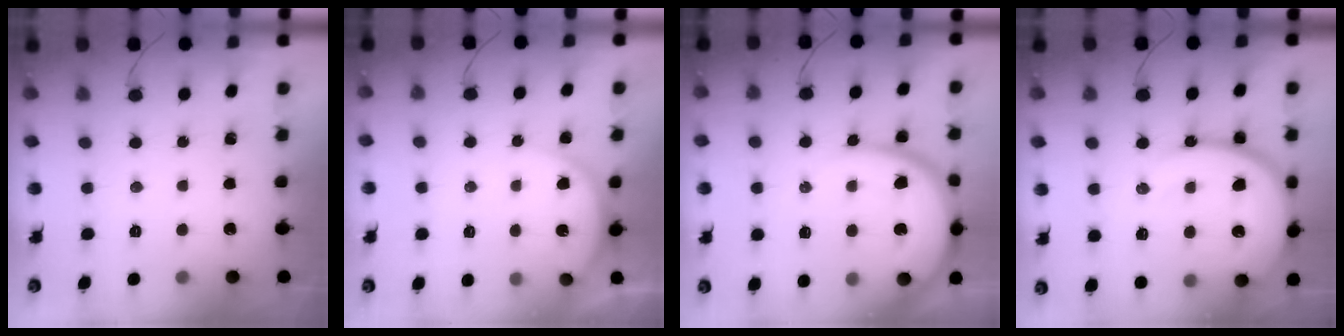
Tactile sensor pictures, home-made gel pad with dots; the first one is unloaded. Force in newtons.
{"total": 6.6, "press": 6.6, "slide": 0.7}
{"total": 13.9, "press": 13.8, "slide": 1.4}
{"total": 18.8, "press": 18.6, "slide": 2.2}